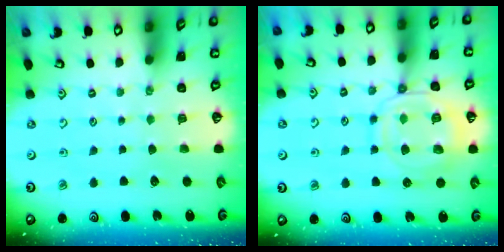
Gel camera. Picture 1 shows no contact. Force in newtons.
{"total": 12.4, "press": 12.3, "slide": 1.2}